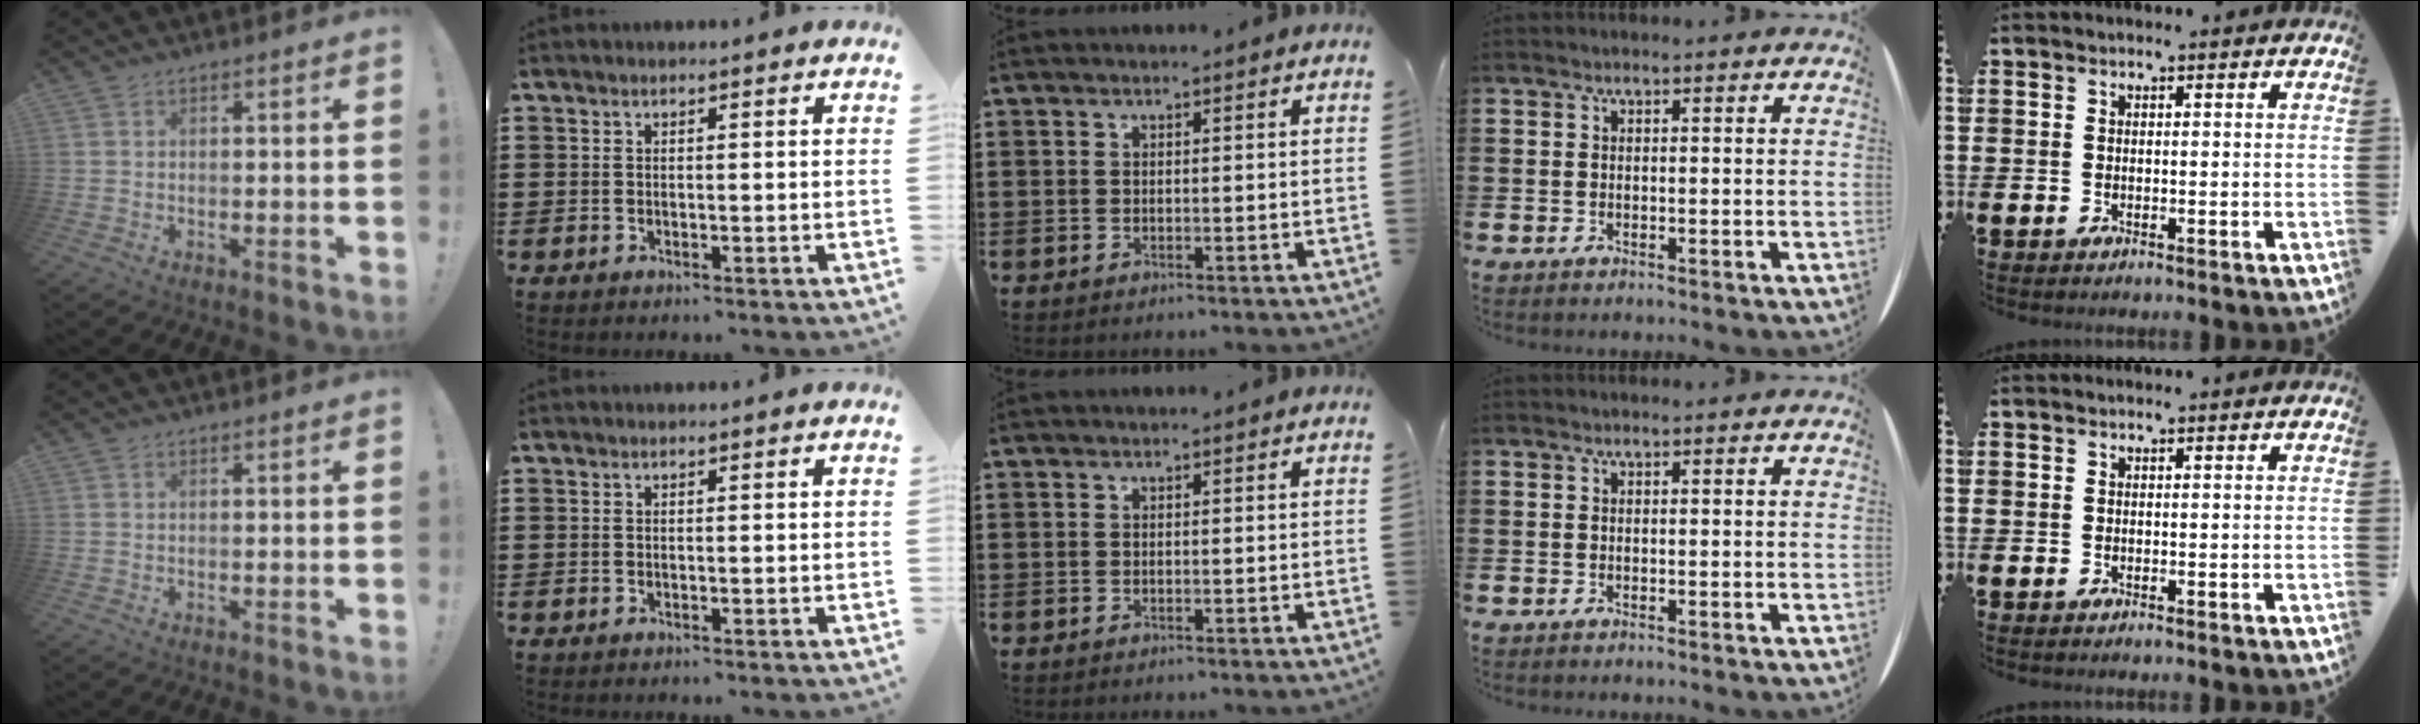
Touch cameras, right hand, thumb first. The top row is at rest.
{}